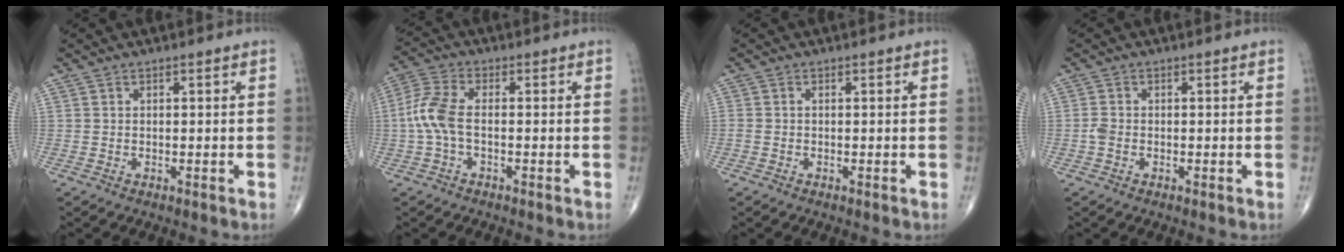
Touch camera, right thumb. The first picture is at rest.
{"total": 6.7, "force": [-0.9, 3.1, 5.9], "torque": [-0.150, 0.017, -0.025]}
{"total": 0.8, "force": [-0.2, 0.5, 0.6], "torque": [-0.015, 0.000, -0.006]}
{"total": 1.6, "force": [-0.5, 1.0, 1.1], "torque": [-0.028, 0.003, -0.011]}